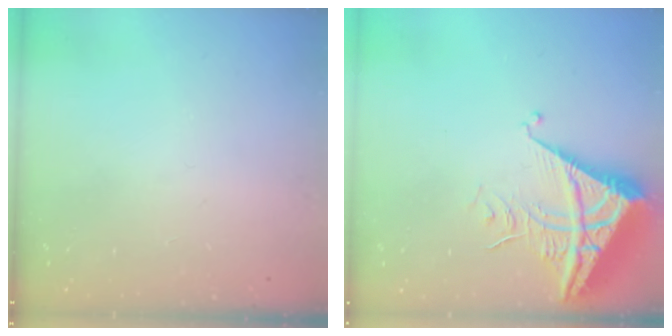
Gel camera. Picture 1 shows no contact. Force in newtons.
{"total": 7.0, "press": 7.0, "slide": 0.8}